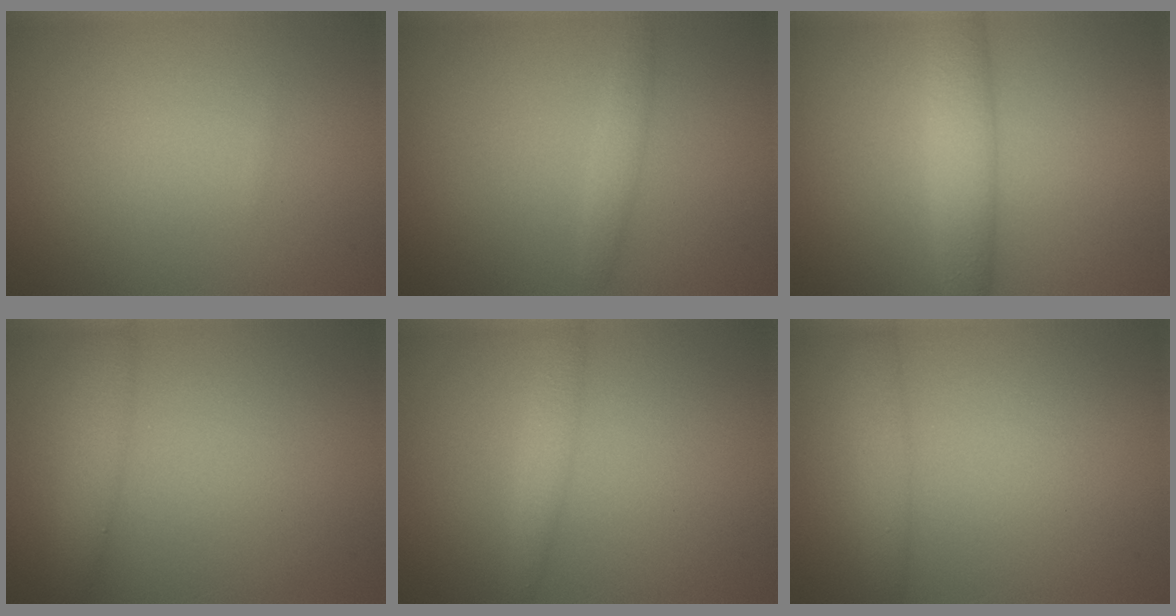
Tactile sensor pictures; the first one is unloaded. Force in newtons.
{"total": 1.5, "press": 1.5, "slide": 0.0}
{"total": 3.6, "press": 3.6, "slide": 0.1}
{"total": 2.5, "press": 2.5, "slide": 0.1}
{"total": 1.7, "press": 1.7, "slide": 0.1}
{"total": 2.0, "press": 2.0, "slide": 0.0}